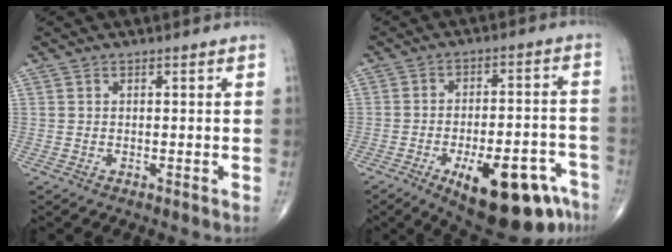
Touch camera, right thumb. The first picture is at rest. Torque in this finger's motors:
{"motor_torque": [2.05, 1.85, 1.11, -1.29, 0.42]}